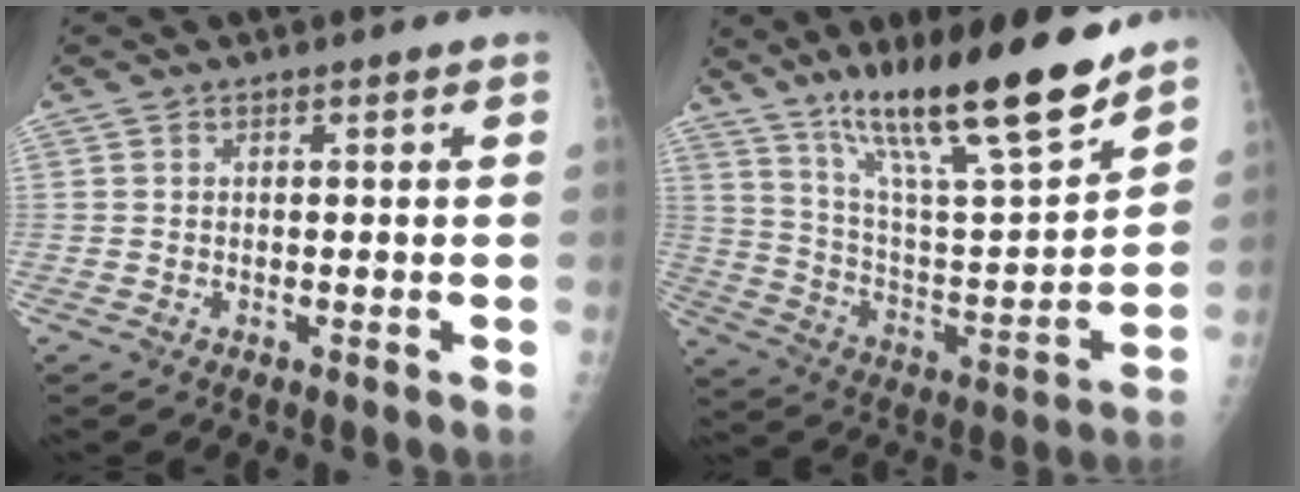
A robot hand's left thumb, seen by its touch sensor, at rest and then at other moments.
{"total": 23.0, "force": [16.5, 3.7, 15.6], "torque": [-0.238, -0.079, 0.286]}